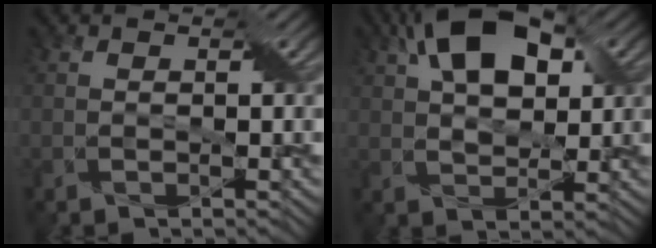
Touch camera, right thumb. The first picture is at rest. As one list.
[{"total": 10.7, "force": [4.6, 5.8, 7.8], "torque": [-0.144, 0.026, 0.073]}]